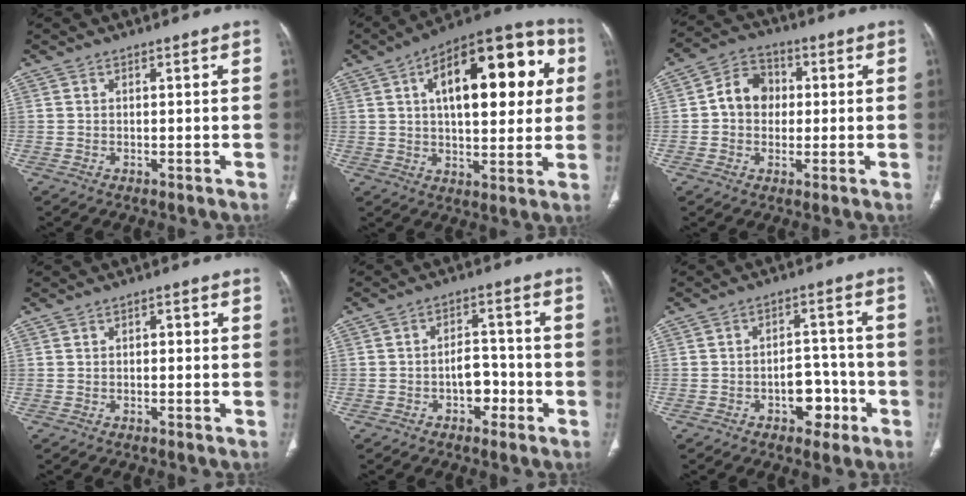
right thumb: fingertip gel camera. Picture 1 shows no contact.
{"total": 23.9, "force": [6.1, 11.3, 20.2], "torque": [-0.250, 0.020, 0.081]}
{"total": 8.1, "force": [0.4, 6.8, 4.4], "torque": [-0.049, 0.019, -0.002]}
{"total": 1.1, "force": [0.0, 0.7, 0.8], "torque": [-0.001, 0.003, -0.006]}
{"total": 5.6, "force": [-2.2, 3.9, 3.4], "torque": [-0.026, 0.030, -0.038]}
{"total": 7.3, "force": [-3.2, 4.8, 4.5], "torque": [-0.032, 0.038, -0.043]}